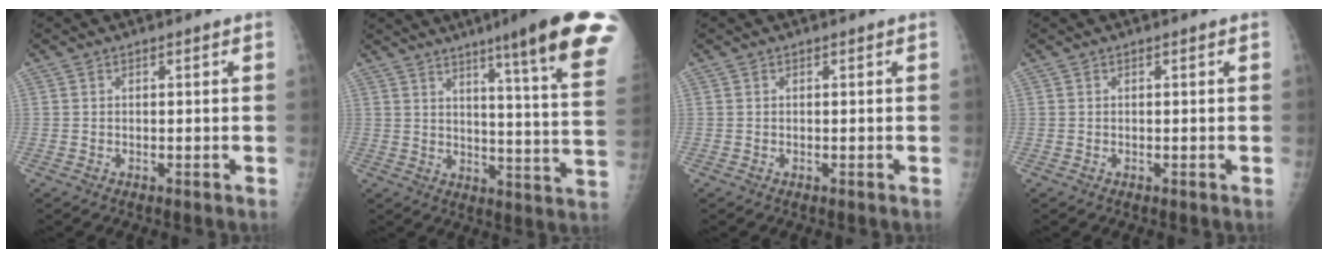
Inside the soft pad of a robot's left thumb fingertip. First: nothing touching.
{"total": 19.6, "force": [11.9, 1.2, 15.6], "torque": [-0.191, -0.053, 0.142]}
{"total": 0.0}
{"total": 0.0}